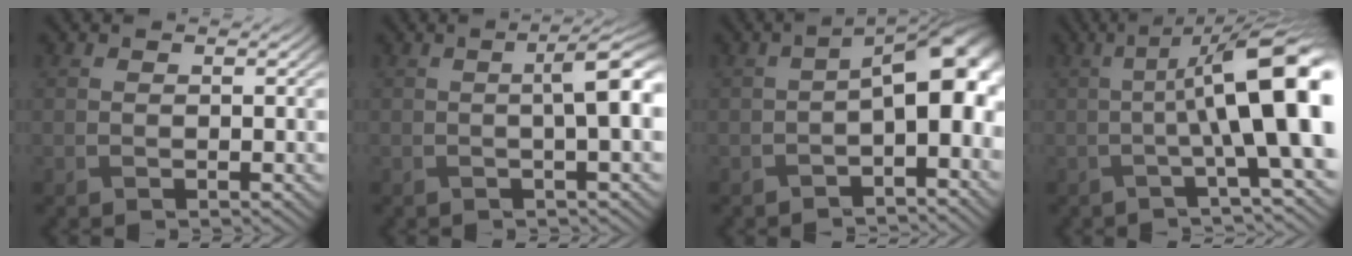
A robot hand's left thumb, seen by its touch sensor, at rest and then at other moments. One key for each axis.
{"total": 4.9, "fx": 0.4, "fy": 0.9, "fz": 4.8, "tx": -0.073, "ty": 0.011, "tz": 0.003}
{"total": 7.3, "fx": -0.8, "fy": 3.1, "fz": 6.5, "tx": -0.100, "ty": -0.003, "tz": -0.013}
{"total": 12.7, "fx": 0.4, "fy": 3.1, "fz": 12.3, "tx": -0.169, "ty": 0.008, "tz": 0.006}